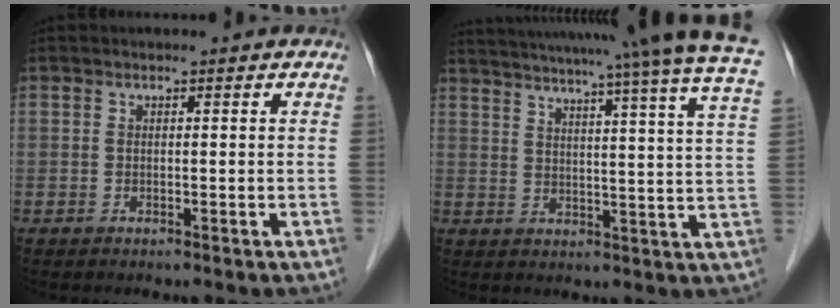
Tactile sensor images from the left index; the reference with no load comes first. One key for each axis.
{"total": 31.1, "fx": 27.6, "fy": -0.9, "fz": 14.3, "tx": -0.223, "ty": -0.062, "tz": 0.337}